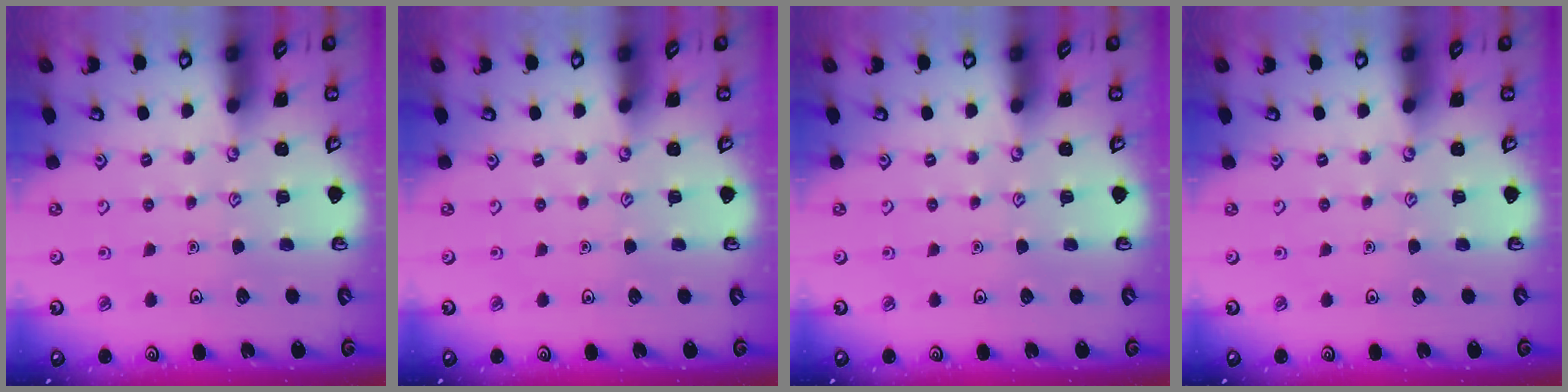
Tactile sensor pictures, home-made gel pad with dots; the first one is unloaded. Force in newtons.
{"total": 0.0}
{"total": 0.0}
{"total": 0.0}